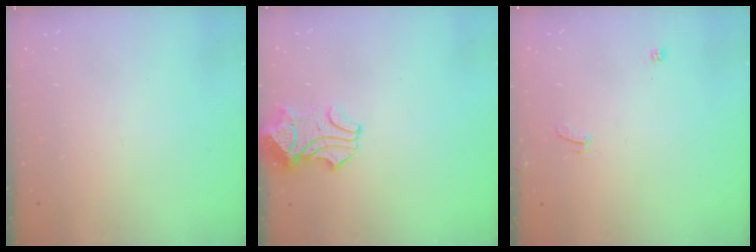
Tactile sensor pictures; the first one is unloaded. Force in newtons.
{"total": 1.2, "press": 0.1, "slide": 1.2}
{"total": 2.6, "press": 2.5, "slide": 0.4}